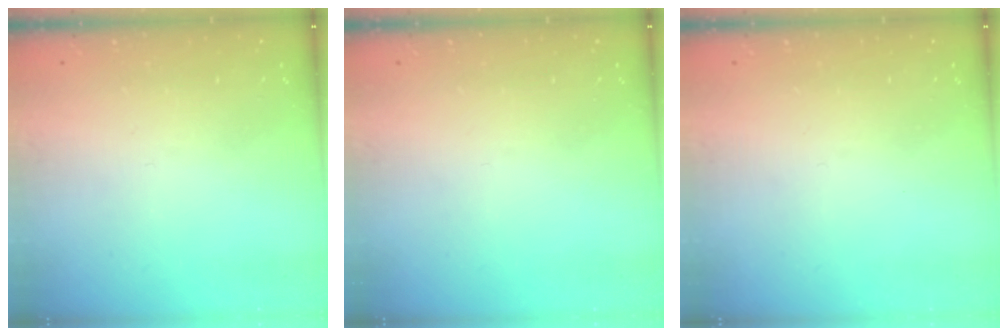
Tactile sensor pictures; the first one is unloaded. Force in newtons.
{"total": 0.0}
{"total": 0.0}